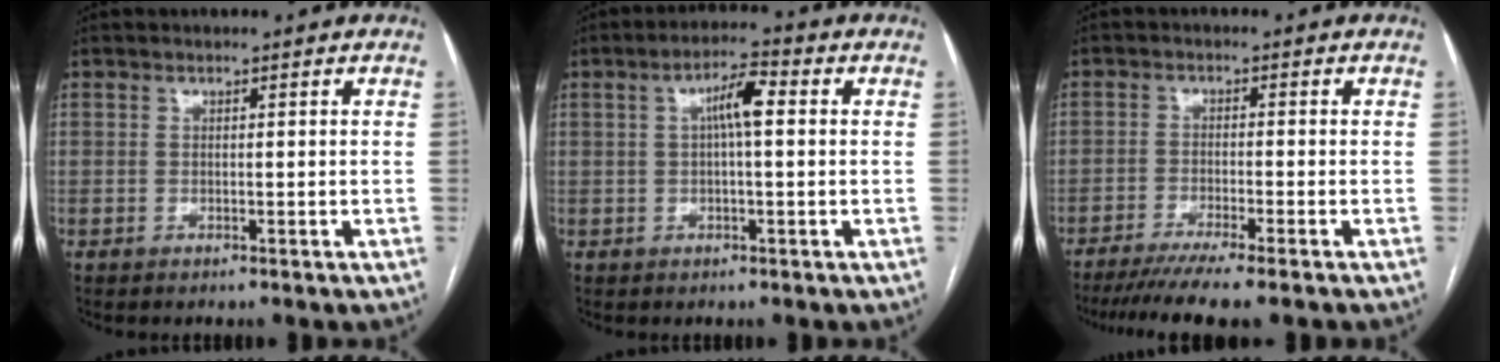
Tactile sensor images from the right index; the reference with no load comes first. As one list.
[{"total": 5.2, "force": [0.9, 1.0, 5.0], "torque": [-0.087, 0.018, 0.013]}, {"total": 9.4, "force": [-7.6, -0.4, 5.5], "torque": [-0.070, -0.022, -0.118]}]